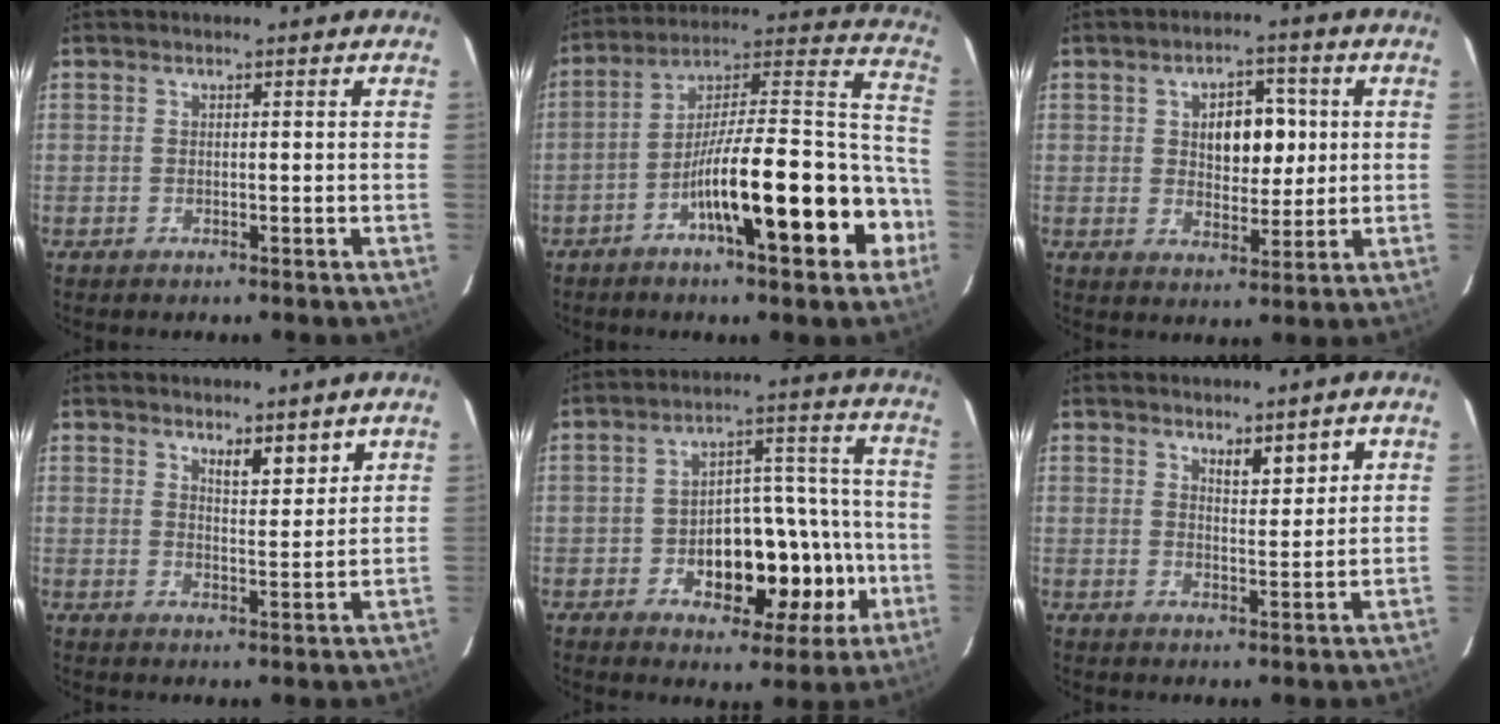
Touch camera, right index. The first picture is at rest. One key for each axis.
{"total": 20.4, "fx": -8.3, "fy": 3.6, "fz": 18.2, "tx": -0.246, "ty": 0.030, "tz": -0.123}
{"total": 7.5, "fx": 1.5, "fy": 4.2, "fz": 6.1, "tx": -0.089, "ty": 0.014, "tz": 0.030}
{"total": 3.8, "fx": 3.0, "fy": 1.0, "fz": 2.2, "tx": -0.035, "ty": -0.011, "tz": 0.051}
{"total": 15.3, "fx": -4.2, "fy": 7.3, "fz": 12.7, "tx": -0.168, "ty": 0.038, "tz": -0.047}
{"total": 3.7, "fx": 2.4, "fy": 1.0, "fz": 2.7, "tx": -0.044, "ty": -0.005, "tz": 0.042}